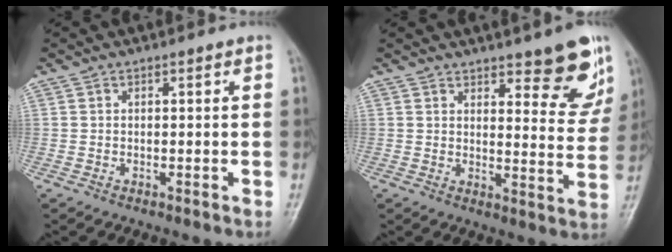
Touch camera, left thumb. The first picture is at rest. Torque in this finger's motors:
{"motor_torque": [0.28, 0.26, -0.10, -0.18, 0.10]}